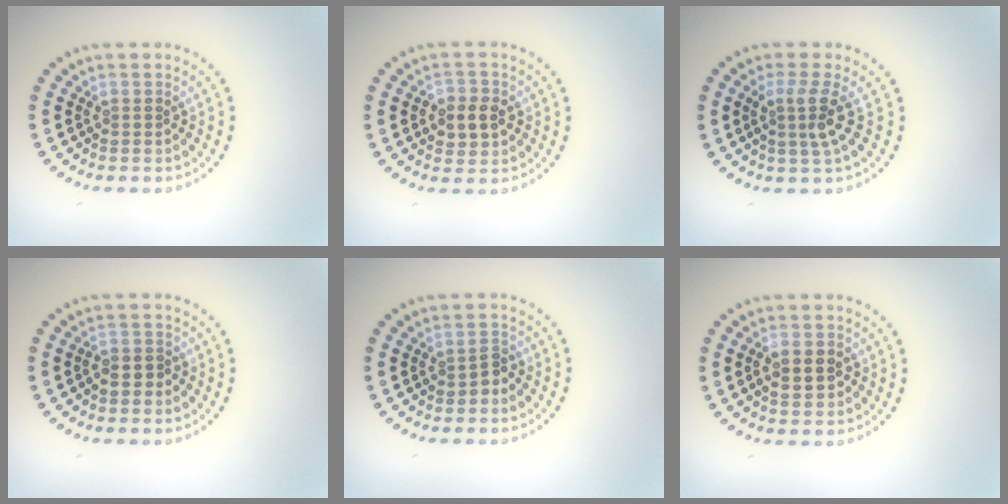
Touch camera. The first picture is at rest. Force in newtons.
{"total": 2.9, "press": 2.8, "slide": 0.3}
{"total": 2.7, "press": 1.9, "slide": 1.9}
{"total": 1.3, "press": 1.1, "slide": 0.7}
{"total": 1.3, "press": 1.1, "slide": 0.6}
{"total": 2.7, "press": 2.7, "slide": 0.2}